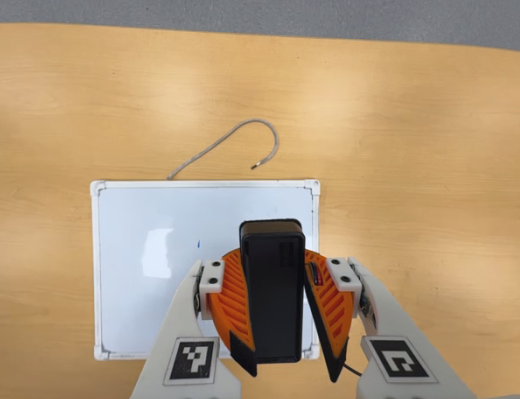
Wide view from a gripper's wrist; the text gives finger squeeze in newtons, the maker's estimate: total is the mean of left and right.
{"total": 11.6, "left": 11.0, "right": 12.1}